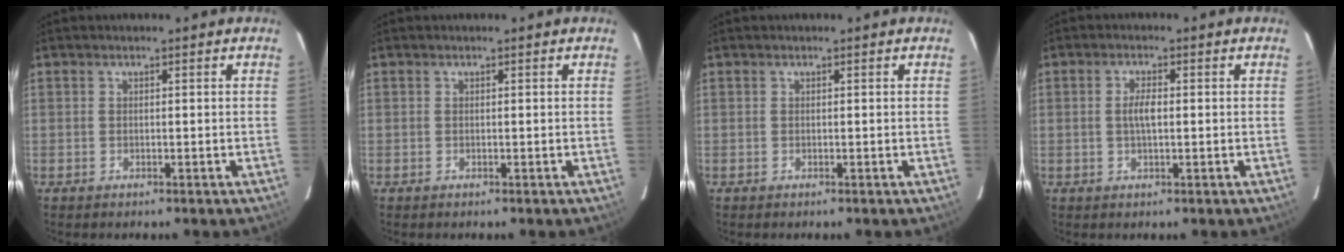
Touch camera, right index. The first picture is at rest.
{"total": 0.0}
{"total": 0.0}
{"total": 2.8, "force": [0.0, 1.0, 2.7], "torque": [-0.052, 0.003, 0.000]}